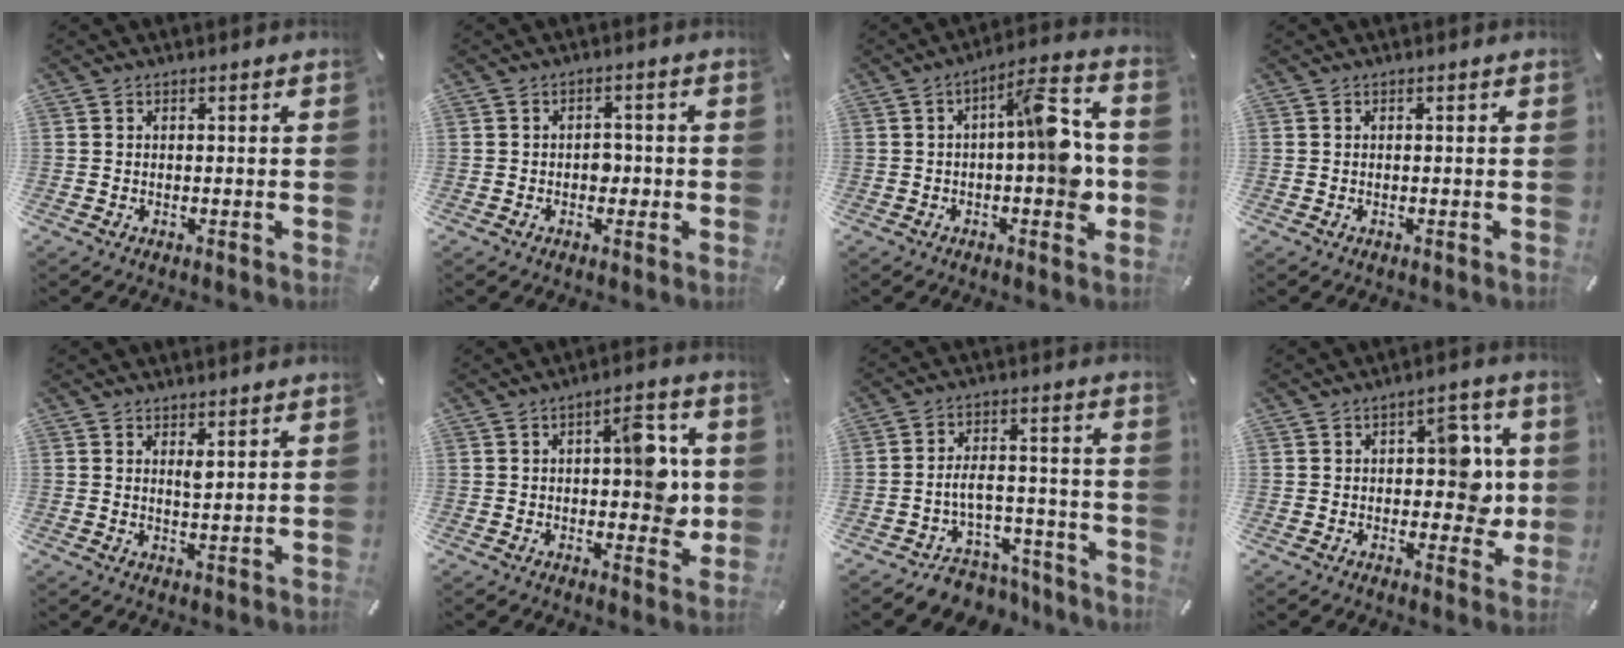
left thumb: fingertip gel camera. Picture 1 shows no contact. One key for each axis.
{"total": 3.0, "fx": -0.7, "fy": 2.3, "fz": 1.8, "tx": -0.027, "ty": 0.002, "tz": -0.018}
{"total": 13.6, "fx": -0.4, "fy": 5.0, "fz": 12.7, "tx": -0.161, "ty": 0.003, "tz": -0.006}
{"total": 0.0}
{"total": 2.2, "fx": 1.4, "fy": 0.5, "fz": 1.6, "tx": -0.017, "ty": -0.007, "tz": 0.021}
{"total": 11.3, "fx": 1.2, "fy": 5.7, "fz": 9.7, "tx": -0.108, "ty": -0.007, "tz": 0.016}
{"total": 7.6, "fx": -4.3, "fy": 5.1, "fz": 3.7, "tx": -0.061, "ty": 0.025, "tz": -0.074}
{"total": 10.5, "fx": 0.5, "fy": 6.7, "fz": 8.1, "tx": -0.087, "ty": 0.000, "tz": 0.003}